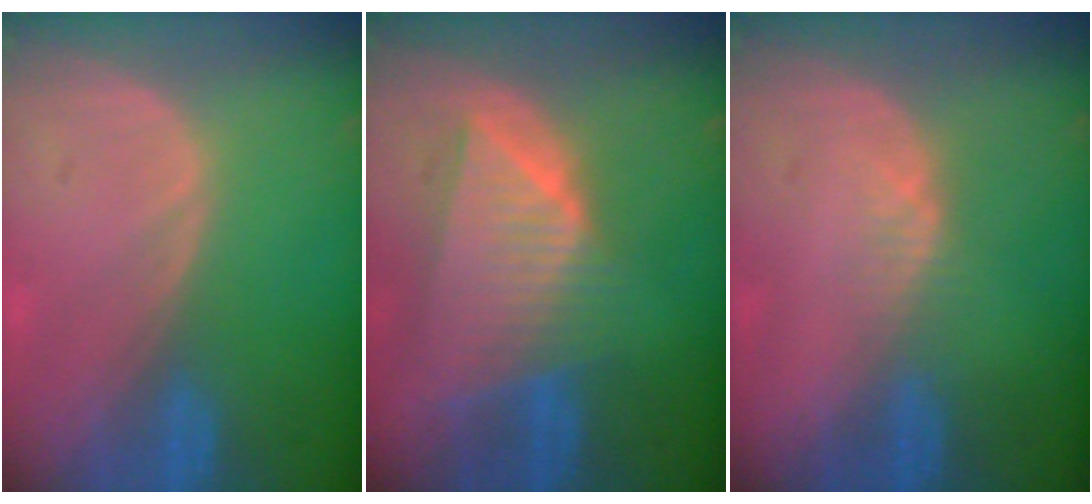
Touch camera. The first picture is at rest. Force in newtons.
{"total": 9.2, "press": 8.2, "slide": 4.2}
{"total": 1.7, "press": 1.5, "slide": 0.8}